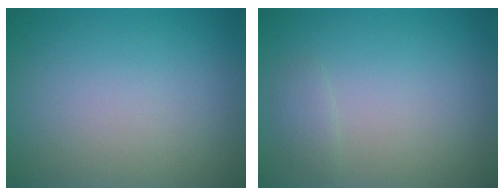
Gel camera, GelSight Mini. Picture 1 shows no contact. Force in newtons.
{"total": 0.9, "press": 0.9, "slide": 0.0}